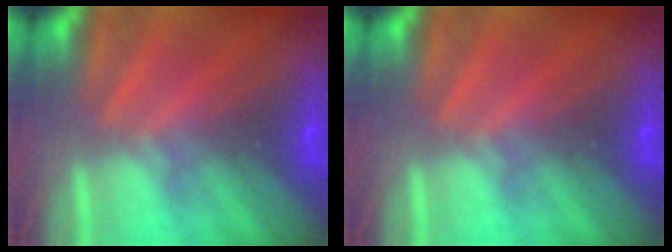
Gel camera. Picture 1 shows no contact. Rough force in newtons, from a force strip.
{"total": 0.0}